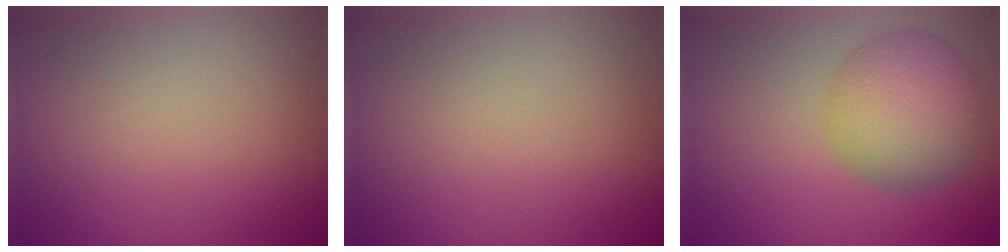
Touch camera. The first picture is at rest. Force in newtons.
{"total": 0.0}
{"total": 6.5, "press": 6.5, "slide": 0.2}